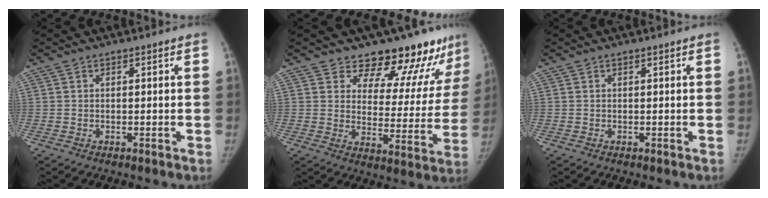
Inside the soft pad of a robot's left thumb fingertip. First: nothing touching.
{"total": 16.2, "force": [14.0, 6.3, 5.2], "torque": [-0.003, -0.107, 0.173]}
{"total": 0.0}